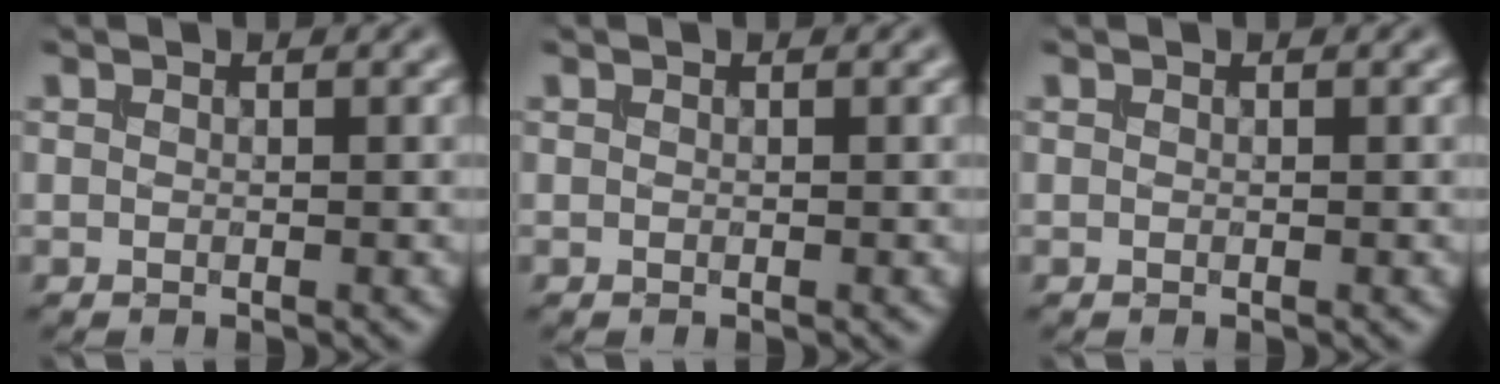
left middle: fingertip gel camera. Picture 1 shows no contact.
{"total": 0.0}
{"total": 0.0}